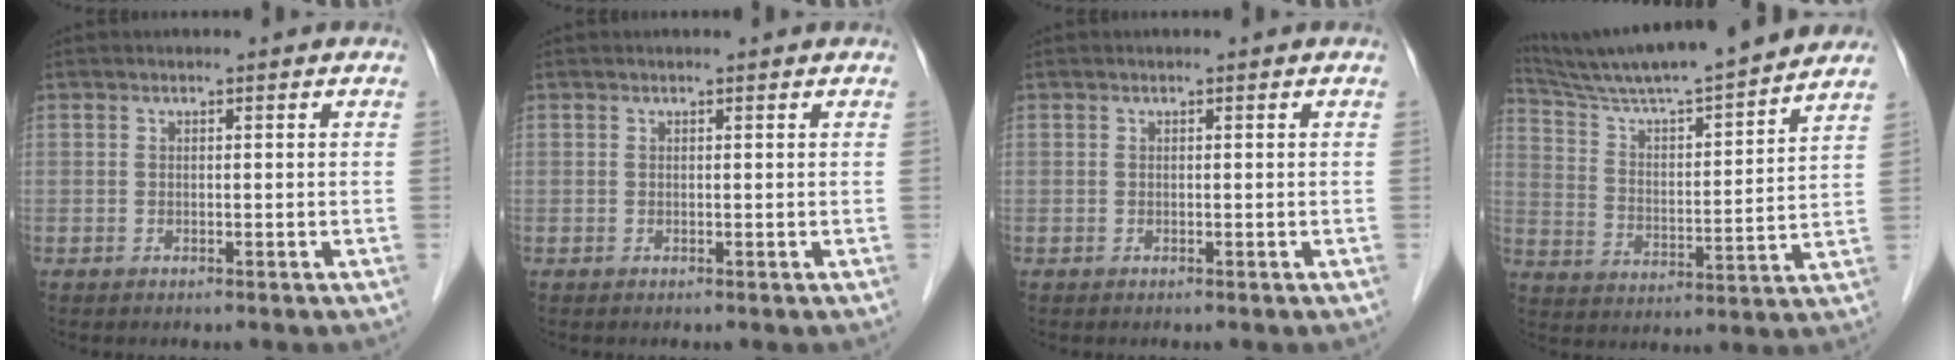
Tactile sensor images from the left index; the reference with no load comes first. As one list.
[{"total": 0.7, "force": [0.7, 0.1, 0.2], "torque": [-0.009, 0.004, 0.008]}, {"total": 0.0}, {"total": 20.3, "force": [18.3, 0.3, 8.7], "torque": [-0.156, 0.006, 0.287]}]